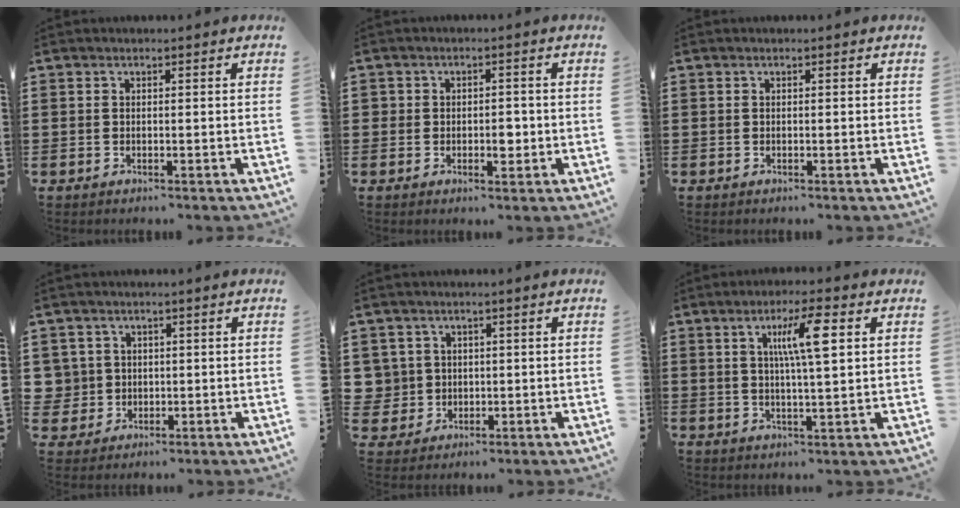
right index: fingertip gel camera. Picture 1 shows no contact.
{"total": 2.9, "force": [-0.4, 2.1, 2.0], "torque": [-0.032, 0.000, -0.010]}
{"total": 0.0}
{"total": 3.3, "force": [0.3, 3.3, 0.3], "torque": [-0.026, 0.007, 0.005]}
{"total": 3.5, "force": [0.6, 3.5, 0.2], "torque": [-0.033, 0.006, 0.008]}
{"total": 7.4, "force": [2.2, 0.8, 7.0], "torque": [-0.141, 0.006, 0.031]}